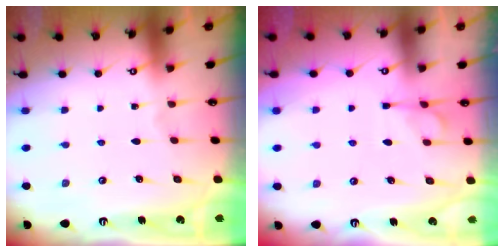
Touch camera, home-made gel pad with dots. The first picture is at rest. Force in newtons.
{"total": 2.0, "press": 1.4, "slide": 1.3}